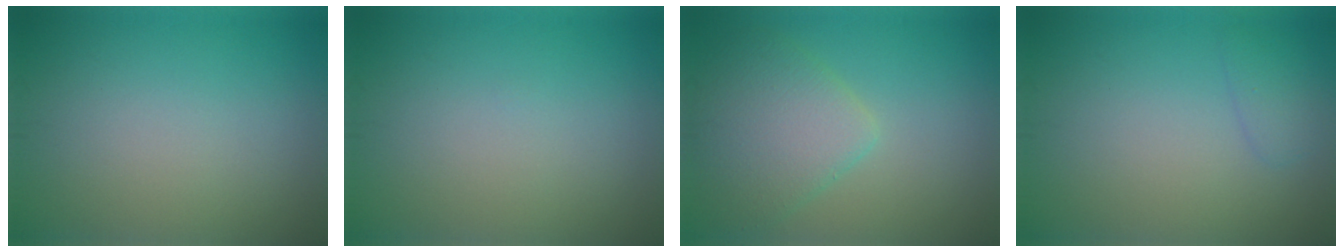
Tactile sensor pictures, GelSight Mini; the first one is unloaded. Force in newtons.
{"total": 0.0}
{"total": 5.2, "press": 5.2, "slide": 0.2}
{"total": 1.3, "press": 1.3, "slide": 0.2}